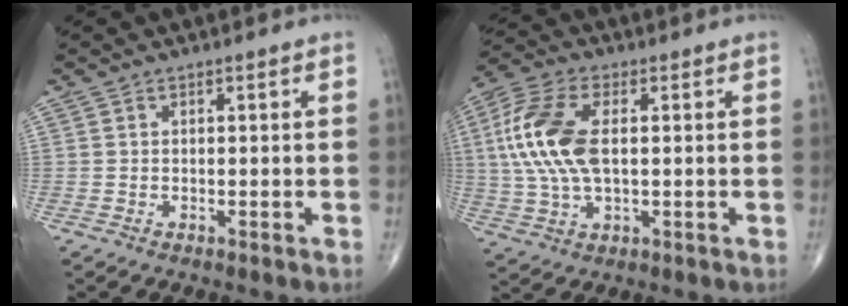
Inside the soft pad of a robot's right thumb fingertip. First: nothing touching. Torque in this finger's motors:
{"motor_torque": [0.50, 2.26, 1.46, 0.45, 0.45]}